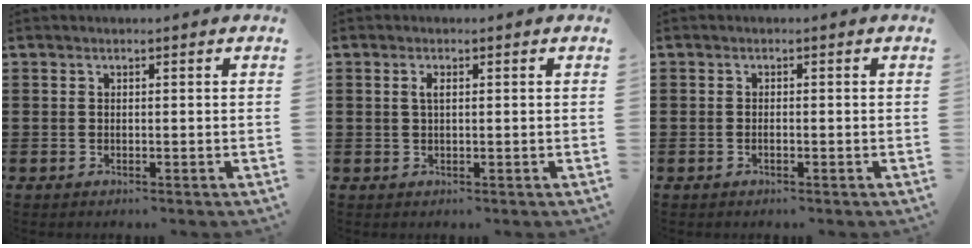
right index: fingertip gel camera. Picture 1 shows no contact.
{"total": 1.4, "force": [0.4, 0.3, 1.3], "torque": [-0.026, 0.002, 0.006]}
{"total": 0.7, "force": [-0.3, 0.2, 0.6], "torque": [-0.012, -0.004, -0.005]}